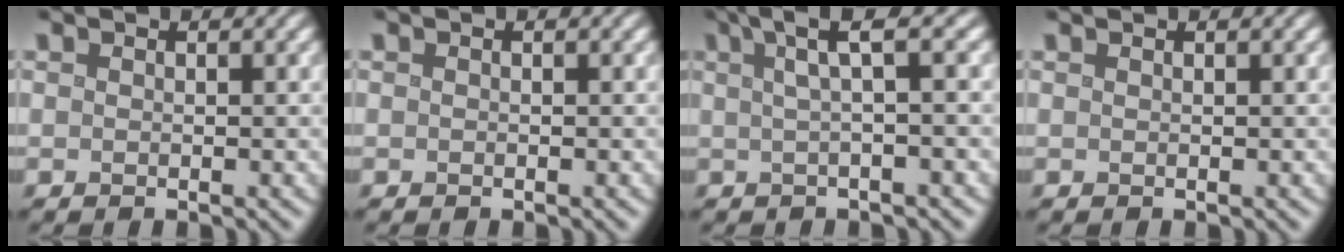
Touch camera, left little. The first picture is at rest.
{"total": 0.0}
{"total": 4.5, "force": [1.6, 0.8, 4.1], "torque": [-0.063, 0.015, 0.025]}
{"total": 0.0}